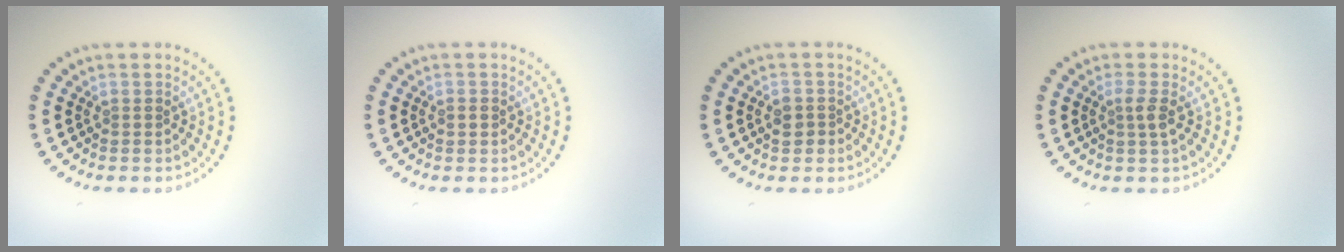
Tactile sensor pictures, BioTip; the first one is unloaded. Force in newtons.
{"total": 1.1, "press": 1.1, "slide": 0.2}
{"total": 1.7, "press": 1.6, "slide": 0.6}
{"total": 1.4, "press": 1.1, "slide": 0.9}